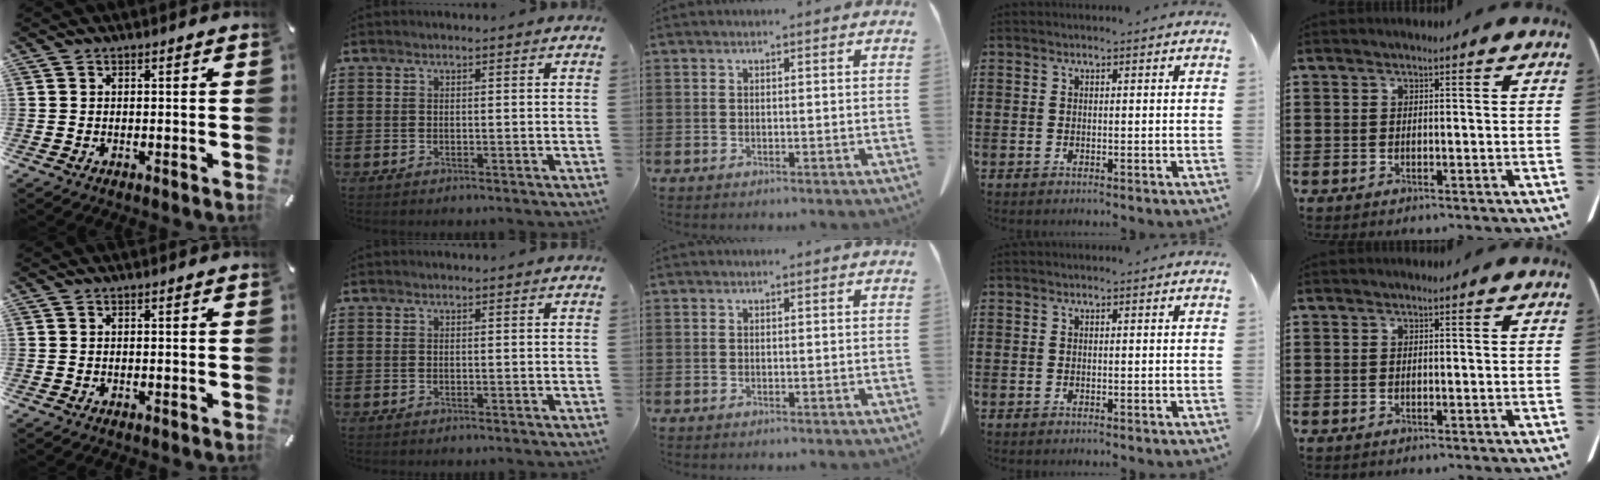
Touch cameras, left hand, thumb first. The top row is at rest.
{}